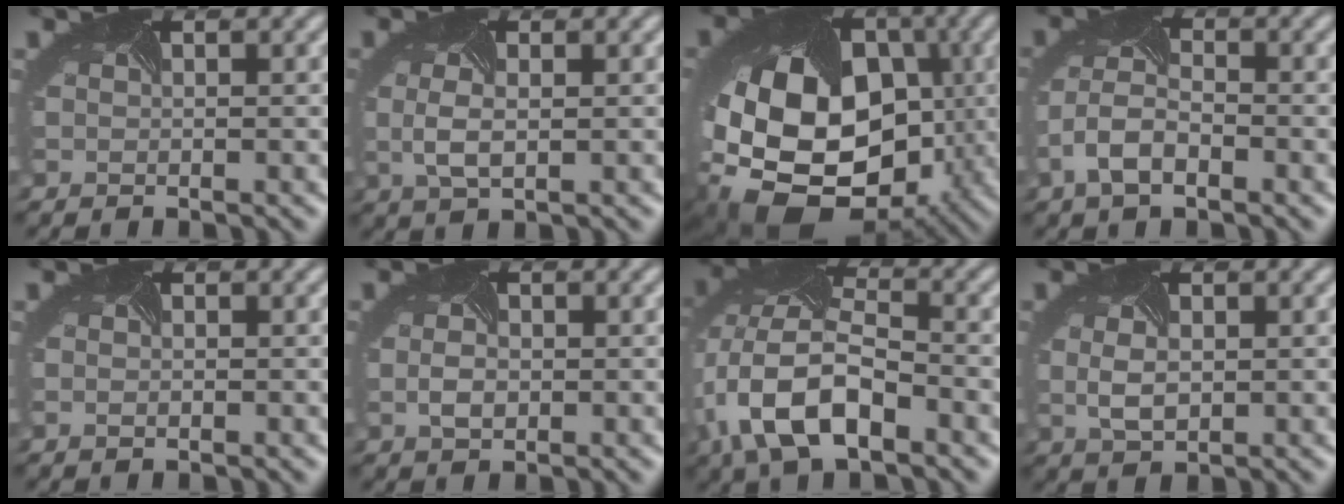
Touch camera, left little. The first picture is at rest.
{"total": 2.4, "force": [0.0, 1.0, 2.1], "torque": [-0.055, -0.004, -0.001]}
{"total": 18.8, "force": [-3.8, 13.8, 12.2], "torque": [-0.223, -0.034, -0.056]}
{"total": 4.2, "force": [-2.0, 2.1, 3.0], "torque": [-0.068, -0.002, -0.043]}
{"total": 0.8, "force": [-0.1, 0.6, 0.6], "torque": [-0.006, -0.003, -0.004]}
{"total": 1.7, "force": [-0.3, 1.1, 1.2], "torque": [-0.028, -0.003, -0.005]}
{"total": 10.1, "force": [-3.7, 5.4, 7.7], "torque": [-0.171, -0.006, -0.073]}
{"total": 2.4, "force": [0.0, 1.5, 1.8], "torque": [-0.048, -0.005, 0.004]}